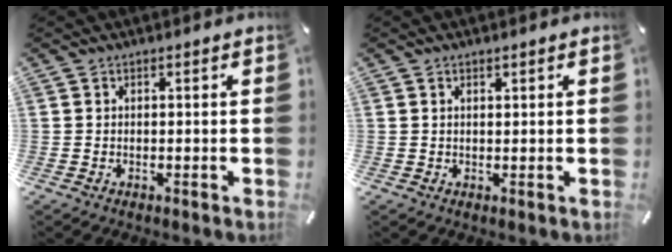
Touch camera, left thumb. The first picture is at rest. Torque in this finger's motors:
{"motor_torque": [-0.29, -0.28, -0.09, 0.04, -0.03]}